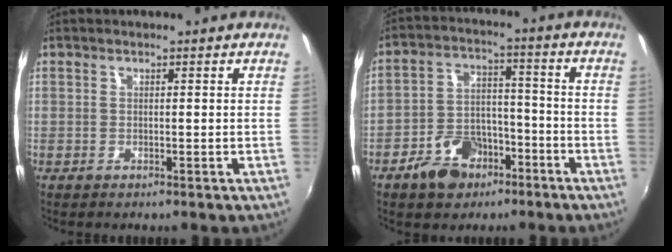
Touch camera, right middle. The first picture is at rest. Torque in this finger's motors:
{"motor_torque": [0.66, -0.61, 0.31, 0.09]}